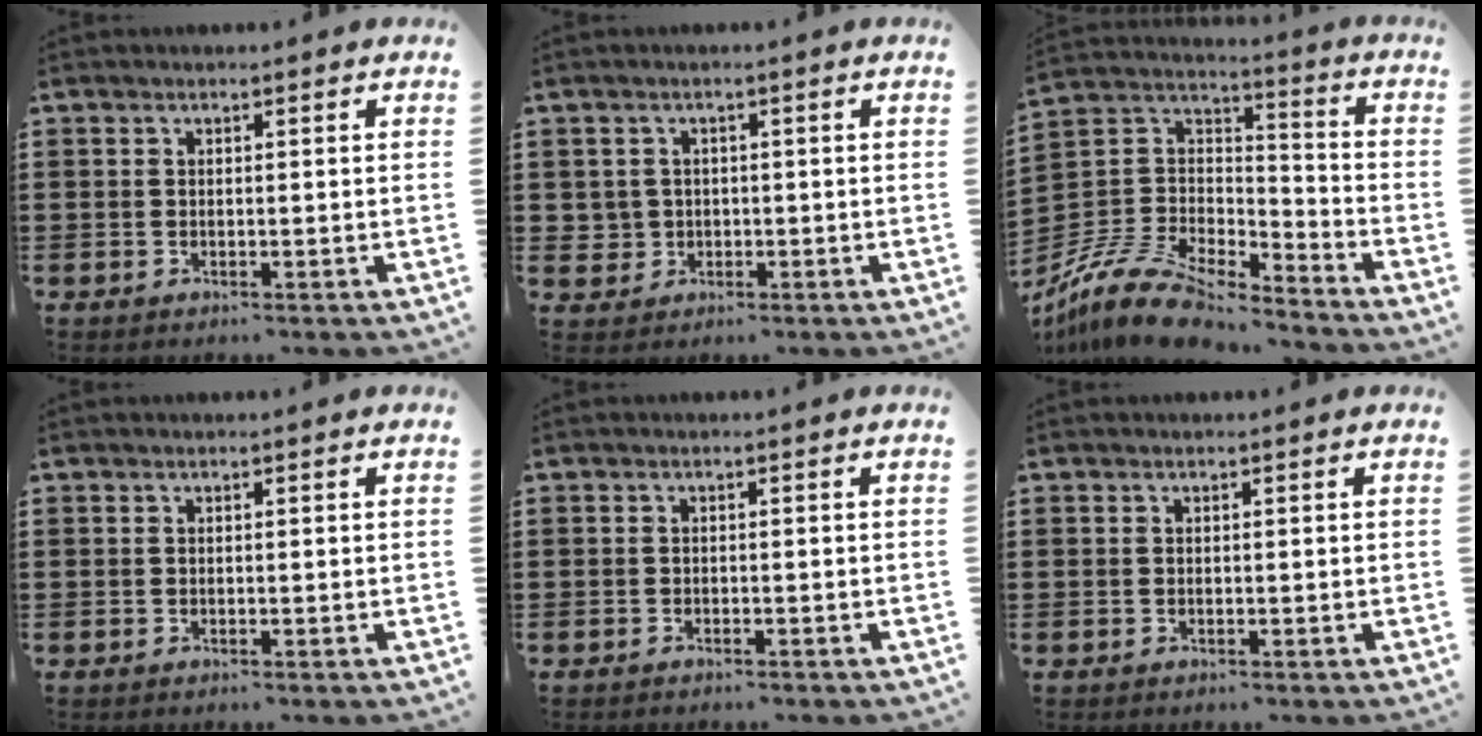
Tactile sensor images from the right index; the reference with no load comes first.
{"total": 2.6, "force": [-0.3, 2.5, 0.3], "torque": [-0.019, 0.006, -0.008]}
{"total": 11.6, "force": [-10.5, 3.1, 4.1], "torque": [-0.102, 0.016, -0.213]}
{"total": 0.0}
{"total": 0.6, "force": [-0.6, 0.1, 0.1], "torque": [-0.003, -0.001, -0.013]}
{"total": 0.0}